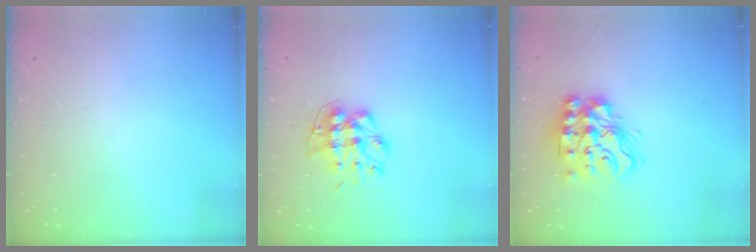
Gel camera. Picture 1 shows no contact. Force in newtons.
{"total": 9.3, "press": 9.3, "slide": 0.8}
{"total": 16.4, "press": 16.1, "slide": 3.4}